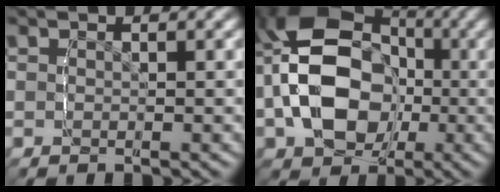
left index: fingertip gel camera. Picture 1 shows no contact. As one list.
[{"total": 13.5, "force": [-1.8, 12.2, 5.6], "torque": [-0.154, -0.037, -0.042]}]